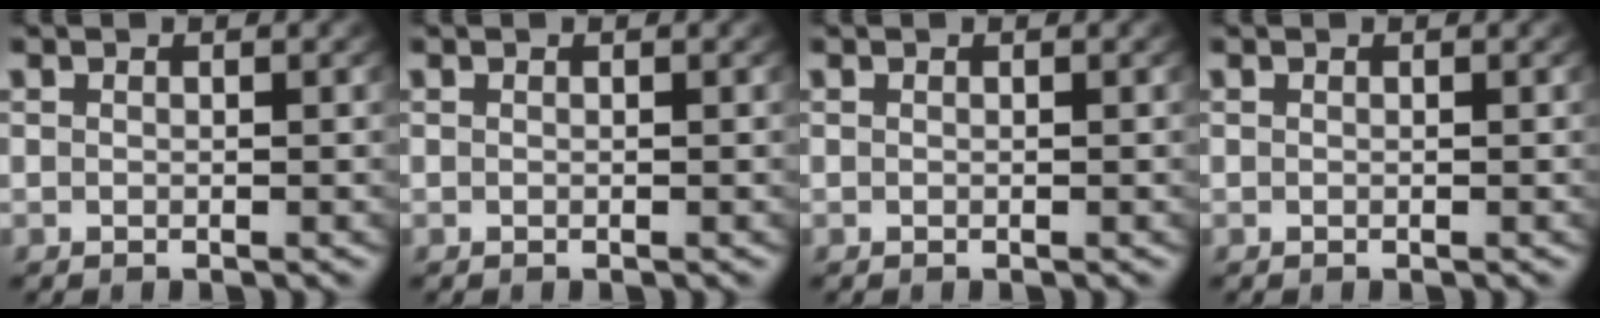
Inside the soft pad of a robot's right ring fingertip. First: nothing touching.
{"total": 0.0}
{"total": 0.0}
{"total": 0.0}